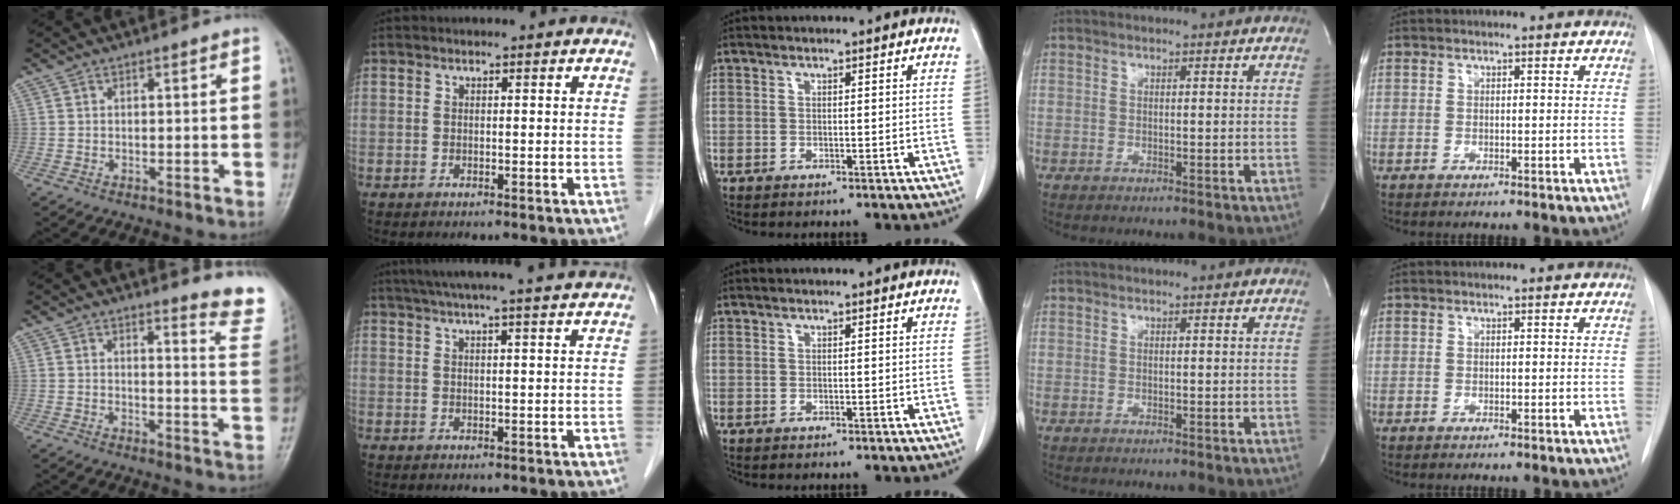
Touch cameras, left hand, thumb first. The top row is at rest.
{"thumb": {"total": 8.8, "force": [8.5, 1.1, 2.1], "torque": [0.005, -0.100, 0.072]}, "index": {"total": 14.8, "force": [13.0, -0.1, 7.2], "torque": [-0.119, 0.026, 0.167]}}